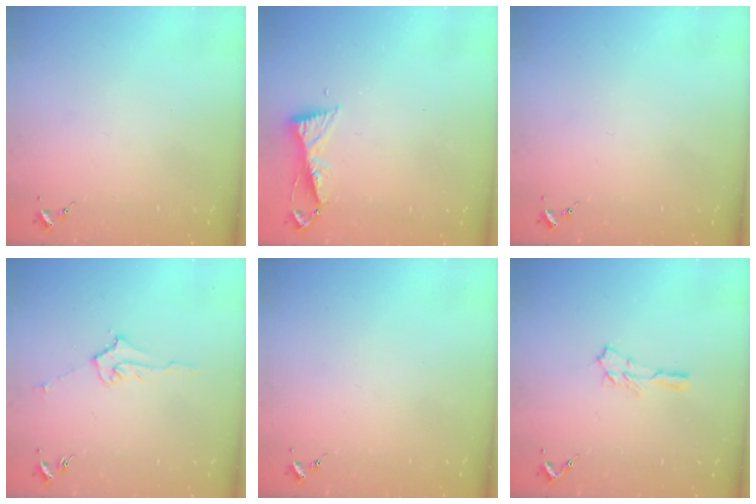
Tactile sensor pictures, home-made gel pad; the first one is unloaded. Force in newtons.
{"total": 6.0, "press": 5.9, "slide": 0.7}
{"total": 0.0}
{"total": 5.2, "press": 5.1, "slide": 0.9}
{"total": 0.0}
{"total": 5.1, "press": 5.1, "slide": 0.6}